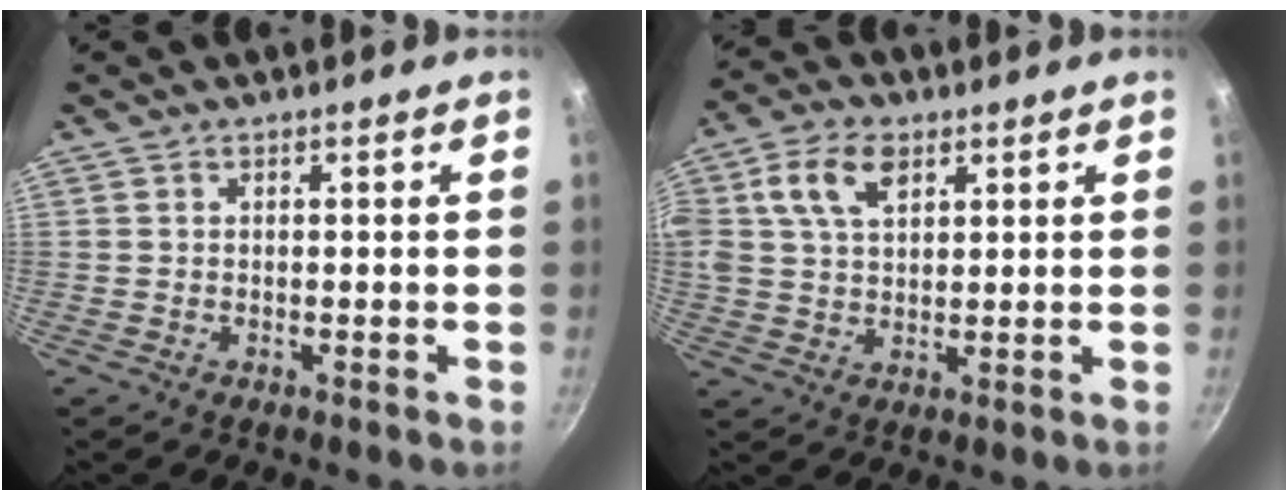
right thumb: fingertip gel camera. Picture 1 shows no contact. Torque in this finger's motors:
{"motor_torque": [1.34, 1.46, 2.24, 0.53, 0.48]}